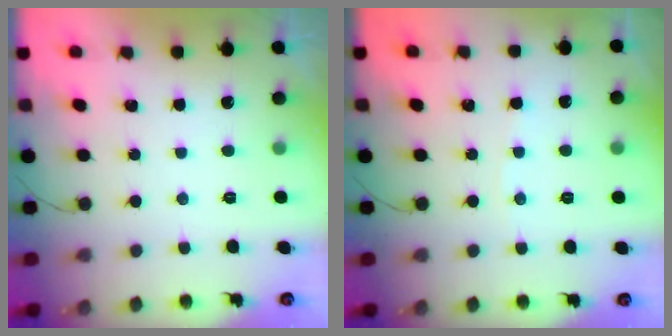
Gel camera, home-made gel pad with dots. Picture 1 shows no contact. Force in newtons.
{"total": 1.0, "press": 0.9, "slide": 0.2}